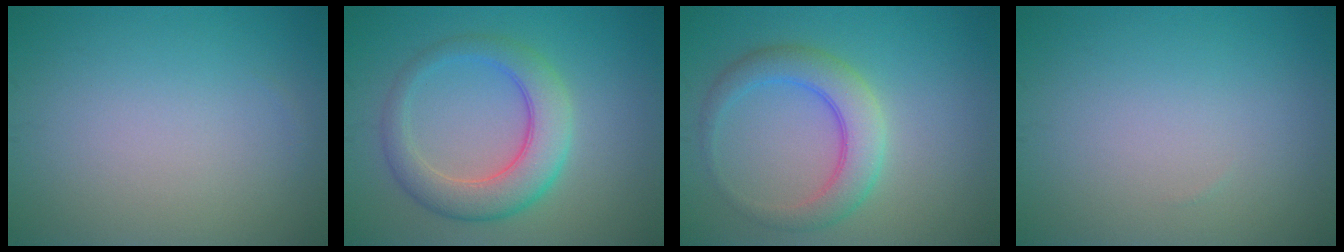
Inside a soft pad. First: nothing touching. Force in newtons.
{"total": 5.6, "press": 5.6, "slide": 0.3}
{"total": 4.5, "press": 4.5, "slide": 0.2}
{"total": 0.0}